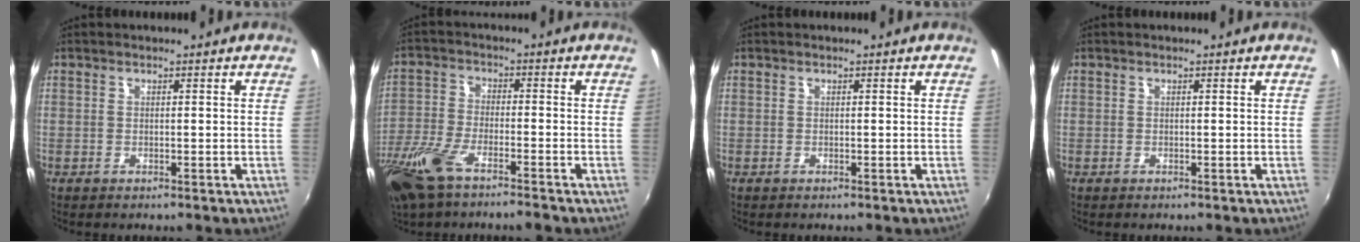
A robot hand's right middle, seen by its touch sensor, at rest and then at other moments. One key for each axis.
{"total": 11.9, "fx": -8.2, "fy": 3.4, "fz": 7.9, "tx": -0.190, "ty": -0.034, "tz": -0.164}
{"total": 0.0}
{"total": 0.0}